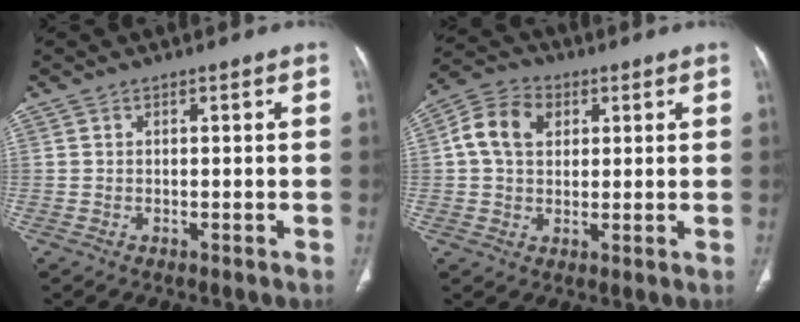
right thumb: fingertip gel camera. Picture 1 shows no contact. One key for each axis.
{"total": 9.0, "fx": 2.3, "fy": 6.7, "fz": 5.5, "tx": -0.091, "ty": 0.013, "tz": 0.035}